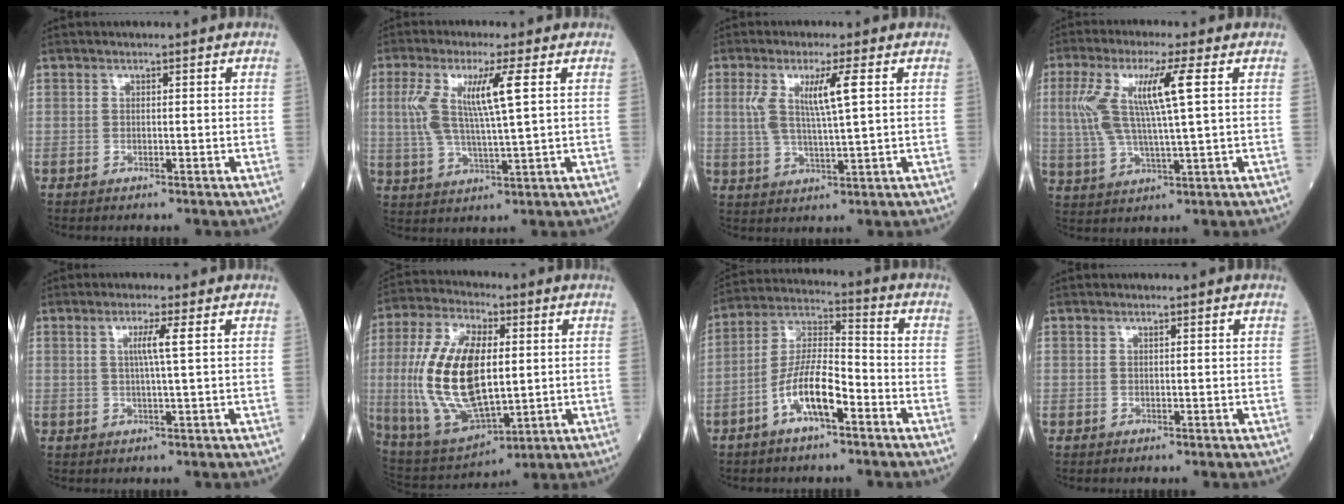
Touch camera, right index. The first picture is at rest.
{"total": 9.3, "force": [2.4, 0.6, 8.9], "torque": [-0.195, 0.006, 0.048]}
{"total": 7.1, "force": [2.1, 0.2, 6.8], "torque": [-0.139, 0.003, 0.043]}
{"total": 10.6, "force": [2.5, 0.7, 10.3], "torque": [-0.227, 0.011, 0.049]}
{"total": 3.4, "force": [1.0, -0.7, 3.2], "torque": [-0.058, -0.001, 0.016]}
{"total": 19.0, "force": [0.7, 8.0, 17.2], "torque": [-0.356, 0.001, 0.026]}
{"total": 10.1, "force": [-4.6, 2.7, 8.5], "torque": [-0.170, 0.012, -0.087]}
{"total": 0.0}